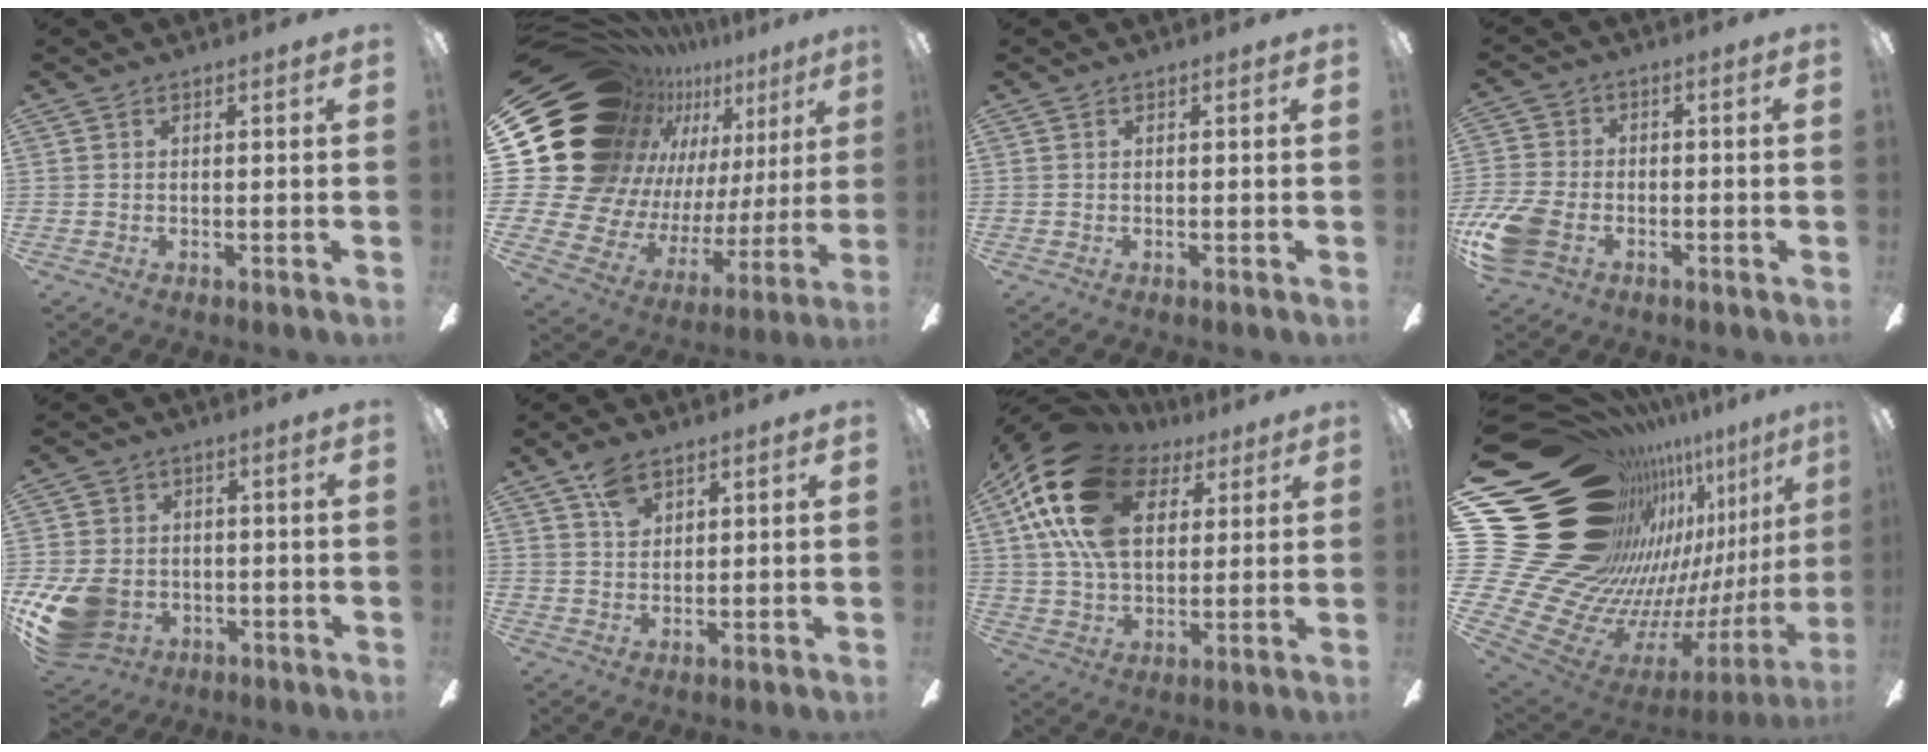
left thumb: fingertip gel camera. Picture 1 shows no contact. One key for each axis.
{"total": 24.2, "fx": 12.9, "fy": 16.7, "fz": 11.9, "tx": -0.249, "ty": -0.131, "tz": 0.289}
{"total": 0.0}
{"total": 10.9, "fx": -4.3, "fy": 7.5, "fz": 6.6, "tx": -0.146, "ty": 0.021, "tz": -0.075}
{"total": 14.0, "fx": -4.3, "fy": 11.1, "fz": 7.5, "tx": -0.163, "ty": 0.024, "tz": -0.076}
{"total": 5.6, "fx": 3.5, "fy": 3.2, "fz": 3.0, "tx": -0.045, "ty": -0.007, "tz": 0.062}
{"total": 23.2, "fx": 9.3, "fy": 15.1, "fz": 15.0, "tx": -0.320, "ty": -0.022, "tz": 0.161}
{"total": 31.2, "fx": 12.7, "fy": 21.7, "fz": 18.5, "tx": -0.271, "ty": -0.176, "tz": 0.350}